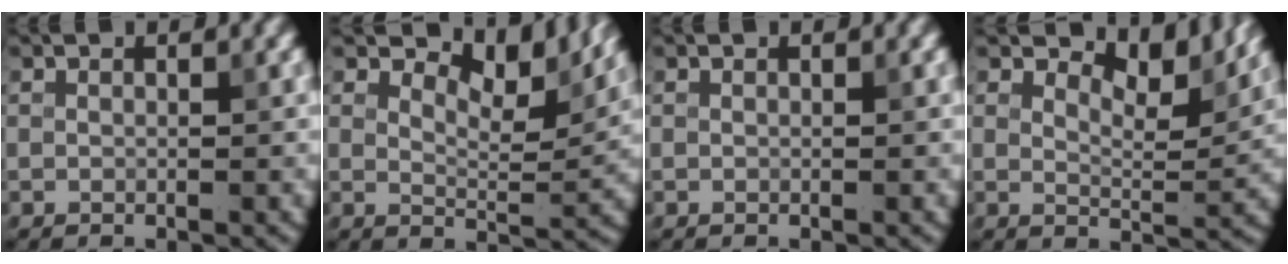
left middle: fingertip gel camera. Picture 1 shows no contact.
{"total": 7.3, "force": [5.6, 2.5, 4.0], "torque": [-0.061, 0.004, 0.077]}
{"total": 0.0}
{"total": 6.2, "force": [5.1, 1.7, 3.0], "torque": [-0.048, 0.002, 0.070]}